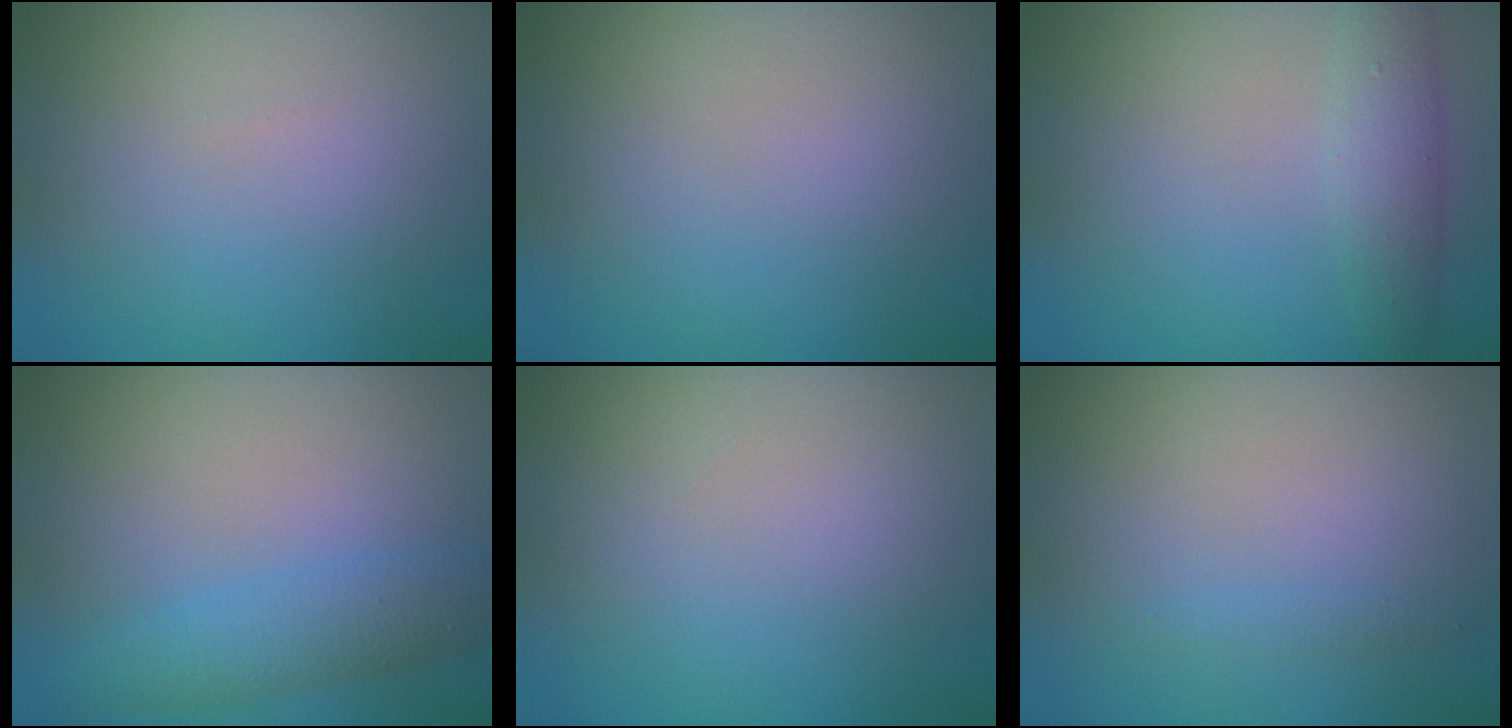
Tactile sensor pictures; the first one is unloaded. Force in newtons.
{"total": 0.0}
{"total": 2.8, "press": 2.8, "slide": 0.0}
{"total": 3.3, "press": 3.3, "slide": 0.1}
{"total": 0.0}
{"total": 0.7, "press": 0.7, "slide": 0.0}